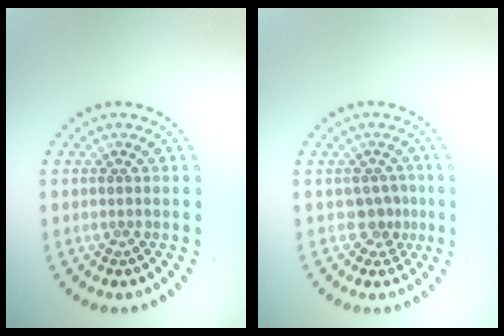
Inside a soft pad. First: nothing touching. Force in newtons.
{"total": 1.7, "press": 1.4, "slide": 0.9}